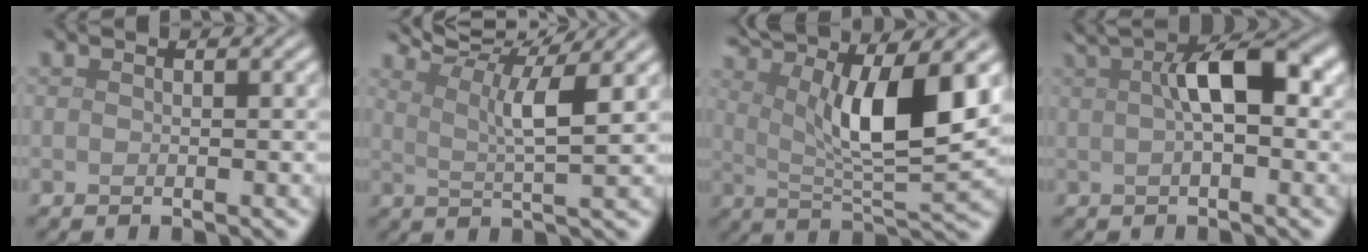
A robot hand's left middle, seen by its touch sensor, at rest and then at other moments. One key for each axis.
{"total": 5.6, "fx": 3.5, "fy": 0.8, "fz": 4.3, "tx": -0.070, "ty": 0.009, "tz": 0.065}
{"total": 10.4, "fx": 3.5, "fy": 2.7, "fz": 9.4, "tx": -0.156, "ty": 0.000, "tz": 0.068}
{"total": 6.4, "fx": 1.7, "fy": 2.5, "fz": 5.6, "tx": -0.093, "ty": 0.011, "tz": 0.024}